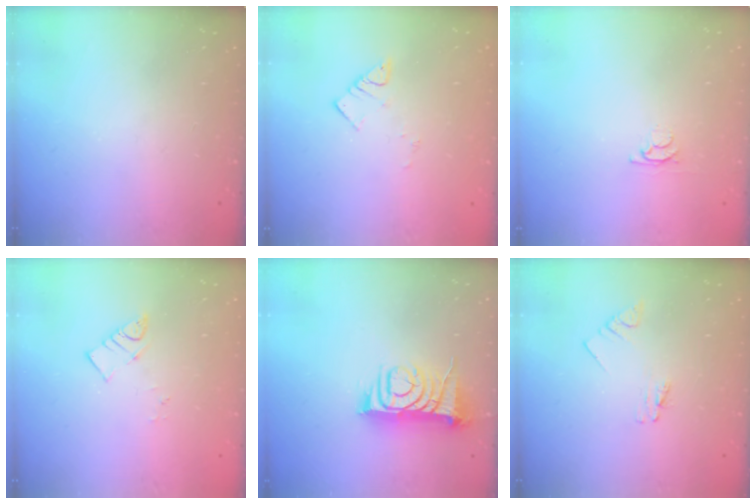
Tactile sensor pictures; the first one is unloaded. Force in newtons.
{"total": 3.4, "press": 3.4, "slide": 0.3}
{"total": 3.3, "press": 3.3, "slide": 0.5}
{"total": 3.4, "press": 3.4, "slide": 0.2}
{"total": 9.7, "press": 9.6, "slide": 1.2}
{"total": 1.1, "press": 1.1, "slide": 0.0}